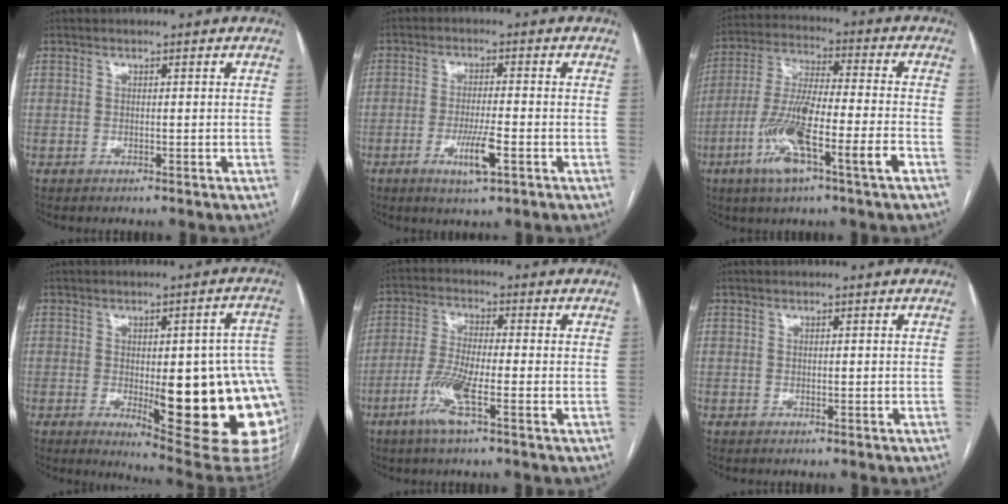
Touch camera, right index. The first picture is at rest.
{"total": 5.7, "force": [-2.3, 0.5, 5.2], "torque": [-0.098, -0.008, -0.041]}
{"total": 14.0, "force": [-5.8, 1.0, 12.6], "torque": [-0.251, -0.005, -0.106]}
{"total": 22.3, "force": [-3.7, 5.0, 21.5], "torque": [-0.177, 0.003, -0.024]}
{"total": 7.5, "force": [-3.2, 0.6, 6.8], "torque": [-0.145, -0.011, -0.067]}
{"total": 0.0}